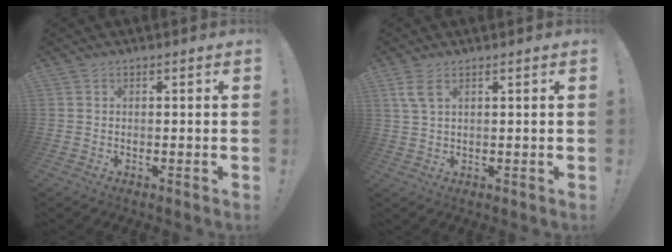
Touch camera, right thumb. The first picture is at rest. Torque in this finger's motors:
{"motor_torque": [0.04, 0.06, 0.37, 0.26, 0.01]}